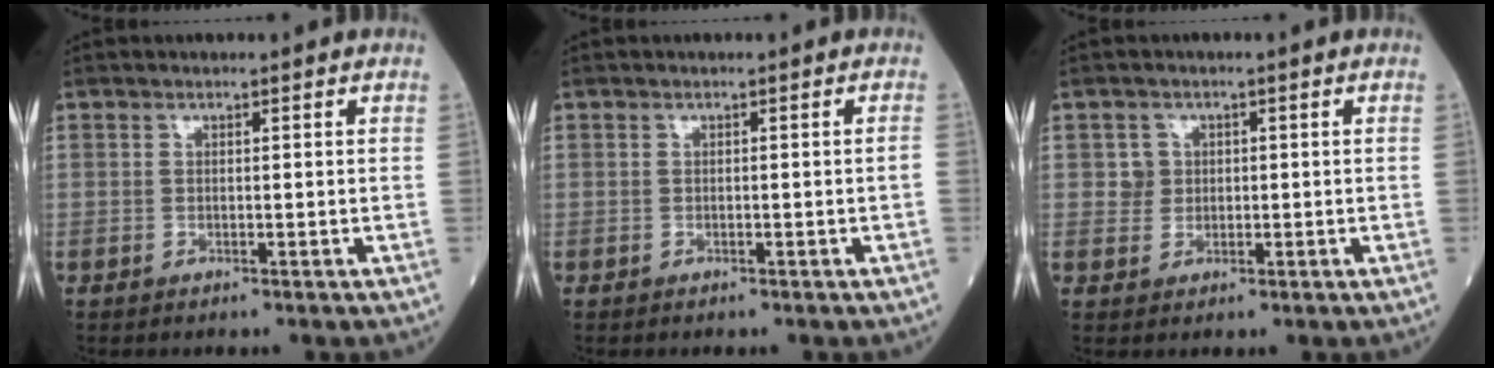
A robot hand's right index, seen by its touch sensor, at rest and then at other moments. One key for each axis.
{"total": 0.6, "fx": -0.2, "fy": -0.1, "fz": 0.5, "tx": -0.010, "ty": 0.000, "tz": 0.000}
{"total": 2.2, "fx": 0.4, "fy": 2.1, "fz": 0.1, "tx": 0.005, "ty": 0.002, "tz": 0.005}